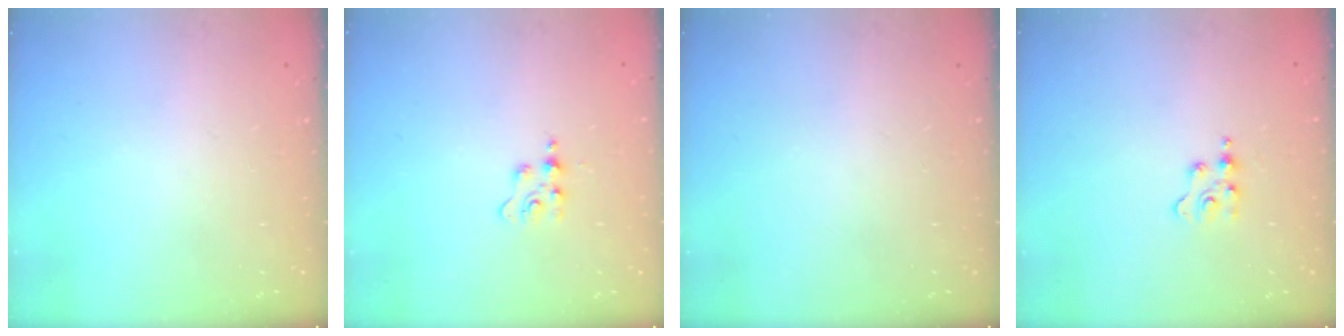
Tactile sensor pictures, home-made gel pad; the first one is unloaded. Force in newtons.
{"total": 3.7, "press": 3.7, "slide": 0.5}
{"total": 0.0}
{"total": 2.5, "press": 2.4, "slide": 0.4}